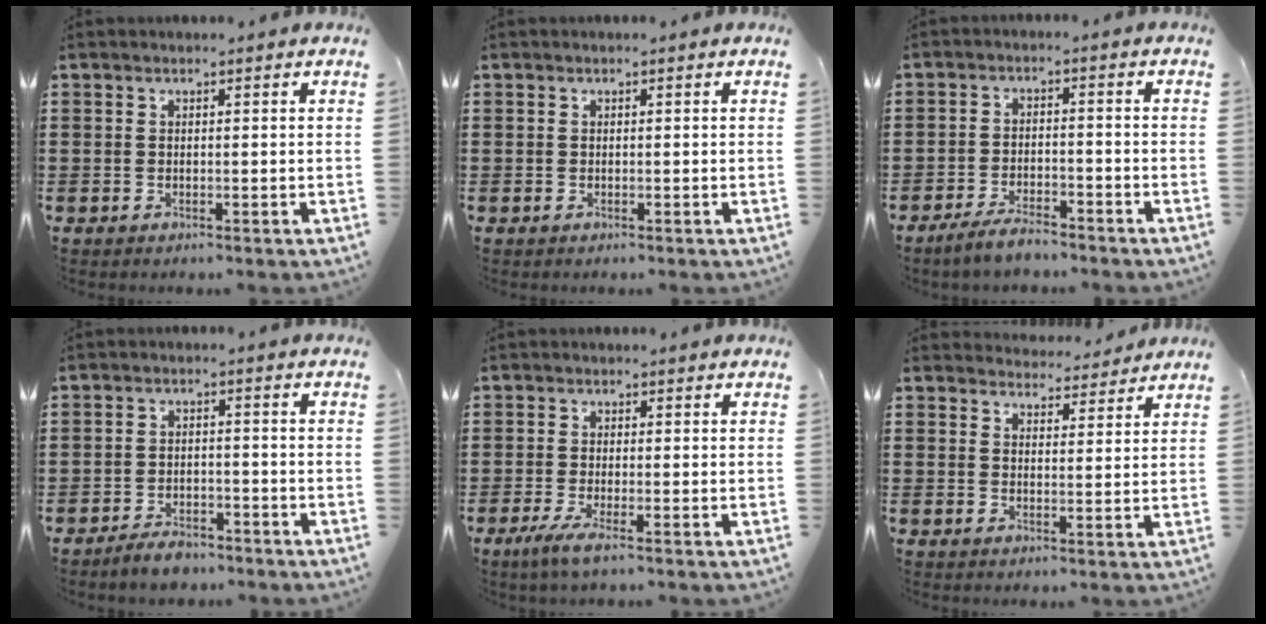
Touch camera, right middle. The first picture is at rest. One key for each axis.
{"total": 0.0}
{"total": 4.0, "fx": -3.6, "fy": 0.8, "fz": 1.7, "tx": -0.042, "ty": 0.000, "tz": -0.073}
{"total": 3.4, "fx": -3.2, "fy": 0.9, "fz": 0.9, "tx": -0.016, "ty": 0.009, "tz": -0.063}
{"total": 2.7, "fx": -1.5, "fy": 0.2, "fz": 2.2, "tx": -0.053, "ty": -0.008, "tz": -0.031}
{"total": 3.1, "fx": 3.1, "fy": 0.4, "fz": -0.1, "tx": 0.002, "ty": -0.012, "tz": 0.058}